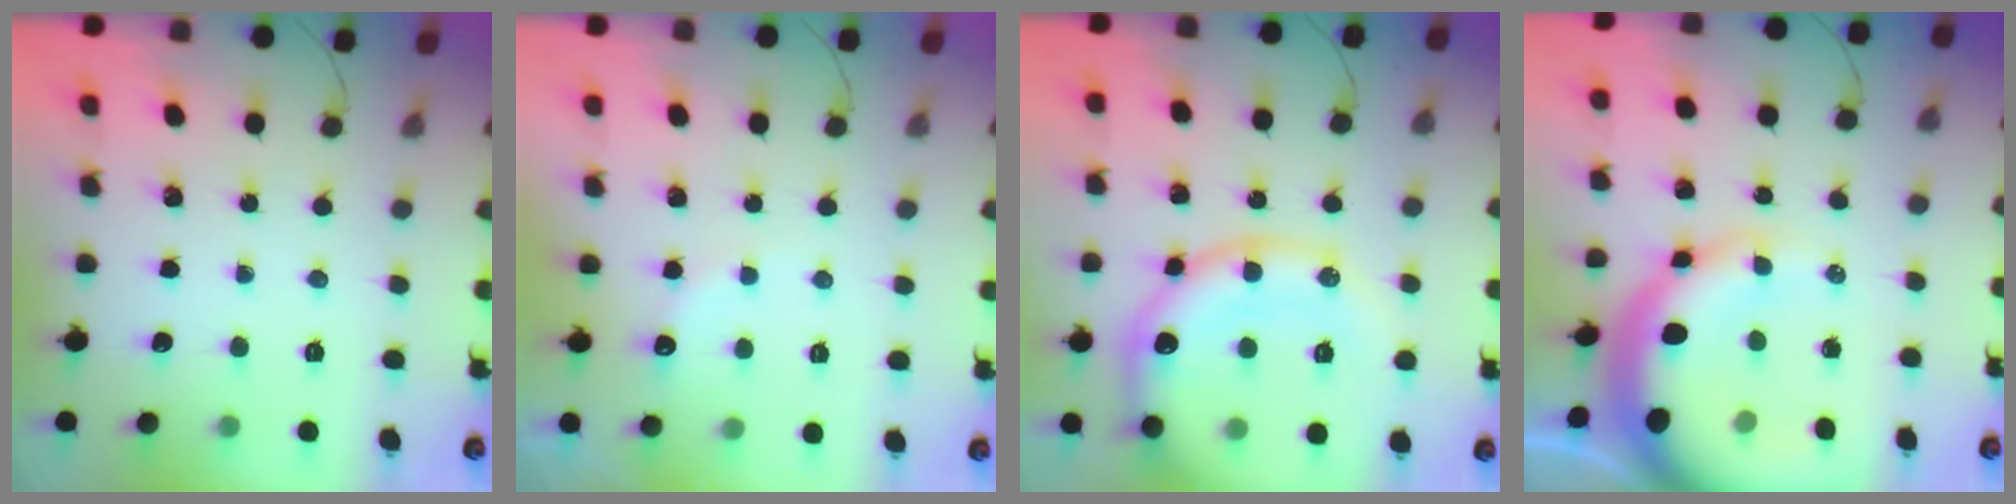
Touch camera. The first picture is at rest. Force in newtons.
{"total": 7.2, "press": 7.1, "slide": 1.1}
{"total": 18.8, "press": 18.6, "slide": 2.9}
{"total": 16.7, "press": 16.3, "slide": 3.4}